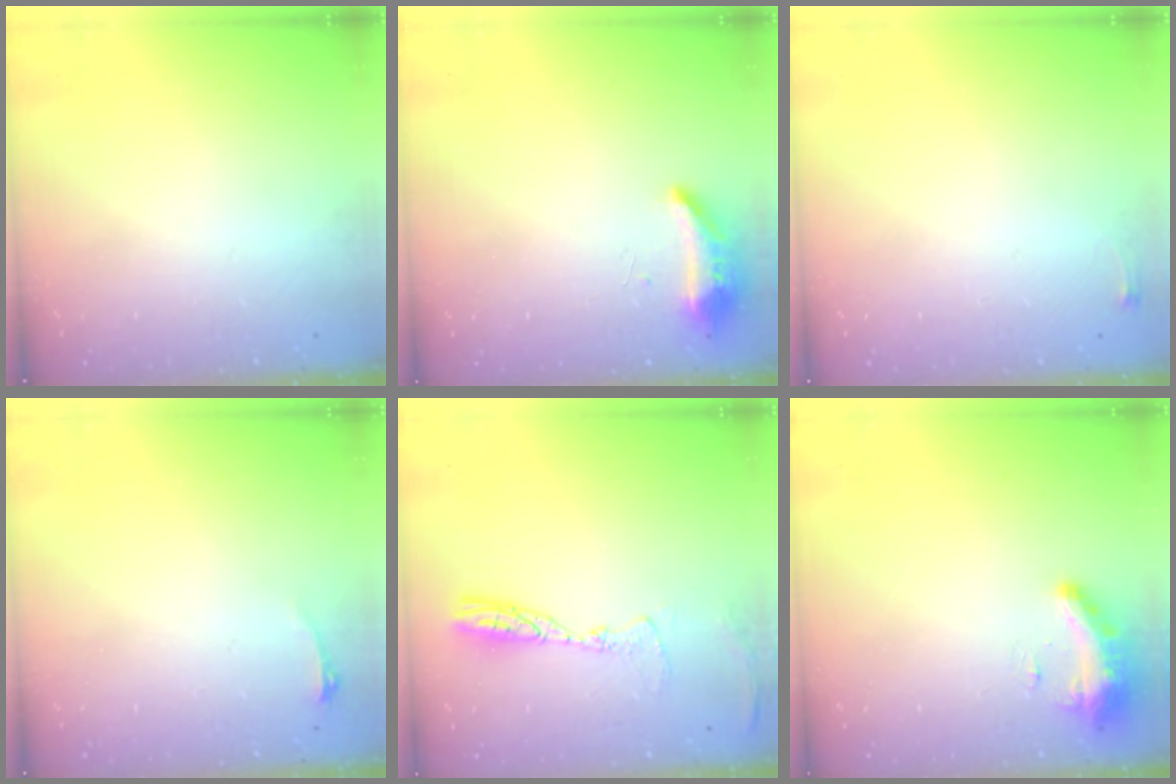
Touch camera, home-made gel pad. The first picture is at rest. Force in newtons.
{"total": 8.5, "press": 8.4, "slide": 1.6}
{"total": 2.6, "press": 2.6, "slide": 0.6}
{"total": 2.9, "press": 2.6, "slide": 1.5}
{"total": 9.3, "press": 9.3, "slide": 0.9}
{"total": 8.8, "press": 8.7, "slide": 0.8}